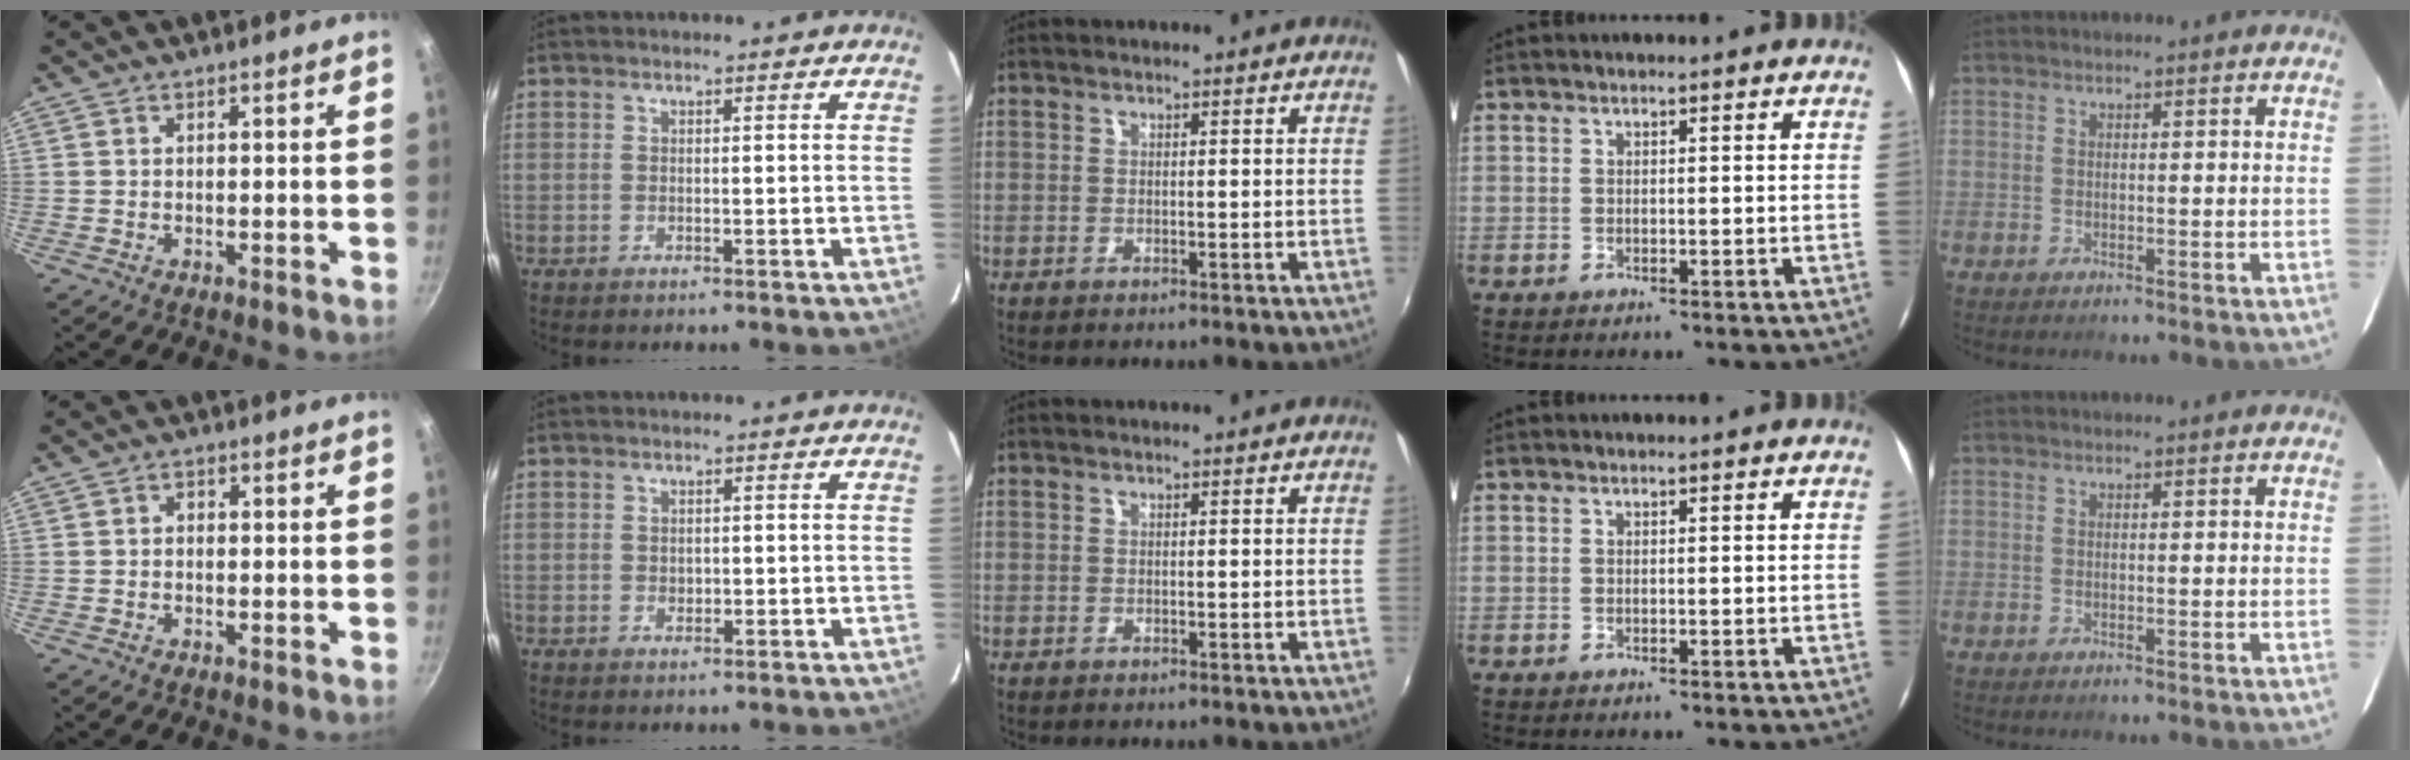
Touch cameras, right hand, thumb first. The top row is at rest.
{"thumb": {"total": 1.2, "force": [-0.1, 1.0, 0.7], "torque": [-0.012, 0.007, -0.003]}, "index": {"total": 1.5, "force": [-0.1, 1.3, 0.8], "torque": [-0.011, 0.002, 0.000]}}